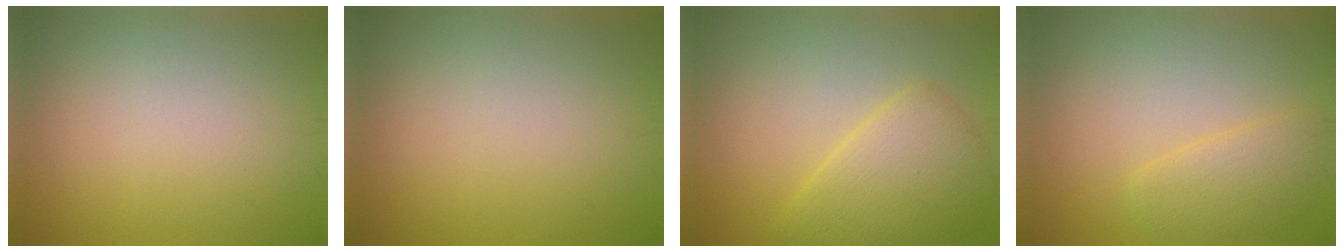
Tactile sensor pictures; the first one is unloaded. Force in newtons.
{"total": 0.0}
{"total": 4.8, "press": 4.8, "slide": 0.1}
{"total": 2.7, "press": 2.7, "slide": 0.1}